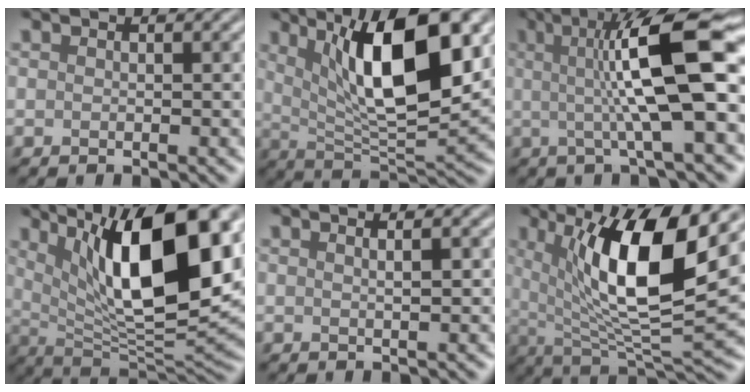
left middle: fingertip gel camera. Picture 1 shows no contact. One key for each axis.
{"total": 11.3, "fx": 4.0, "fy": 3.7, "fz": 10.0, "tx": -0.158, "ty": -0.008, "tz": 0.069}
{"total": 10.8, "fx": 1.2, "fy": 2.2, "fz": 10.5, "tx": -0.150, "ty": 0.005, "tz": 0.017}
{"total": 14.1, "fx": 4.5, "fy": 5.1, "fz": 12.4, "tx": -0.176, "ty": -0.007, "tz": 0.072}
{"total": 1.3, "fx": 0.4, "fy": 0.4, "fz": 1.2, "tx": -0.014, "ty": 0.004, "tz": 0.002}
{"total": 11.3, "fx": 3.5, "fy": 3.2, "fz": 10.2, "tx": -0.161, "ty": -0.014, "tz": 0.068}